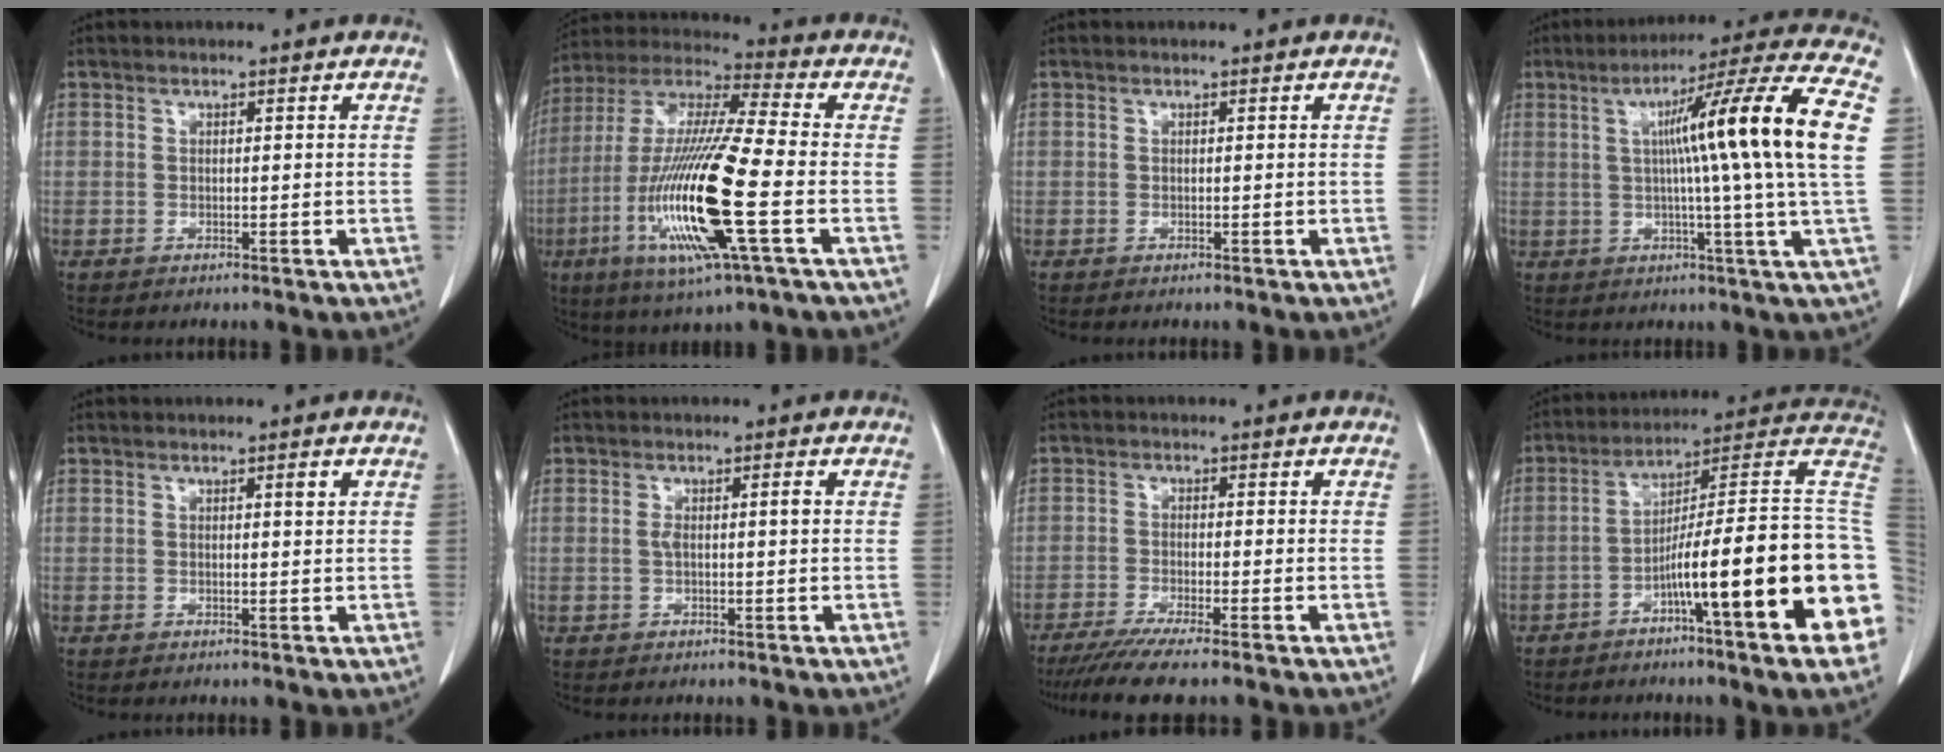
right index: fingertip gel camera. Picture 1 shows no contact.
{"total": 20.4, "force": [-5.7, 1.3, 19.5], "torque": [-0.421, -0.026, -0.112]}
{"total": 0.0}
{"total": 18.4, "force": [2.9, -2.3, 18.1], "torque": [-0.258, 0.011, 0.030]}
{"total": 0.9, "force": [0.4, 0.0, 0.8], "torque": [-0.018, 0.001, 0.007]}
{"total": 1.9, "force": [0.0, 0.2, 1.9], "torque": [-0.035, 0.005, 0.001]}
{"total": 7.4, "force": [-6.0, -0.7, 4.3], "torque": [-0.062, -0.020, -0.094]}
{"total": 22.1, "force": [-6.0, 0.3, 21.3], "torque": [-0.220, 0.026, -0.094]}